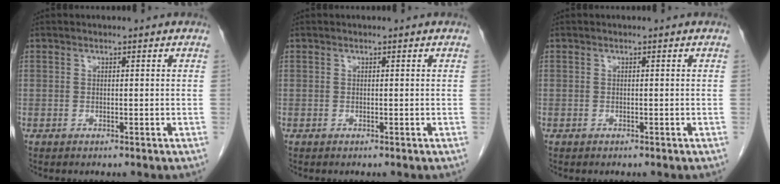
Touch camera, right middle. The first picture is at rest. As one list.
[{"total": 0.0}, {"total": 0.0}]